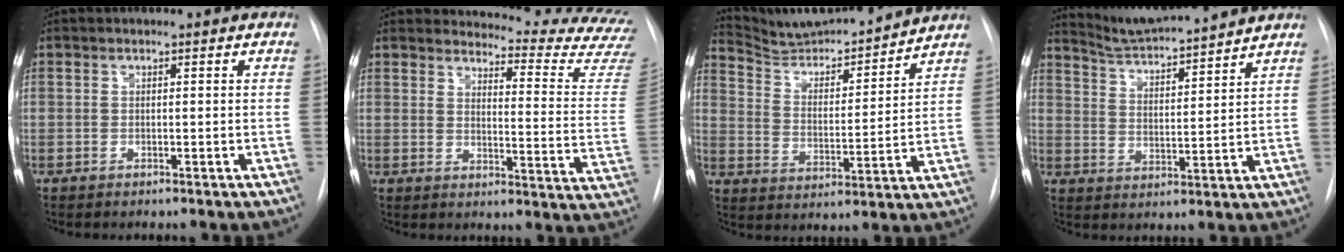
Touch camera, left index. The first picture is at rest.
{"total": 20.4, "force": [20.1, 1.0, 3.2], "torque": [-0.032, -0.158, 0.206]}
{"total": 15.1, "force": [14.5, 0.9, 4.0], "torque": [-0.070, -0.006, 0.234]}
{"total": 11.9, "force": [11.2, -0.5, 3.8], "torque": [-0.070, 0.009, 0.184]}